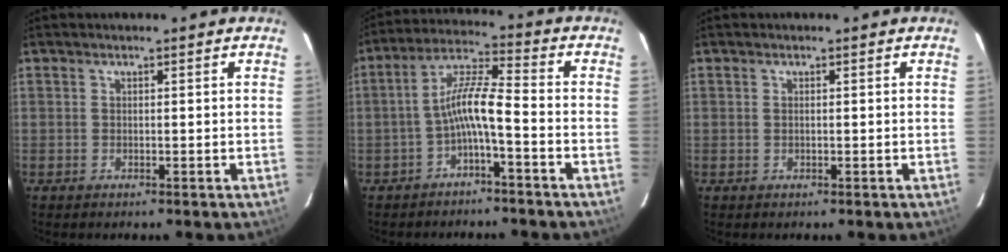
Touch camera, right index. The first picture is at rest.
{"total": 7.0, "force": [-3.0, 0.7, 6.3], "torque": [-0.143, 0.019, -0.057]}
{"total": 0.0}